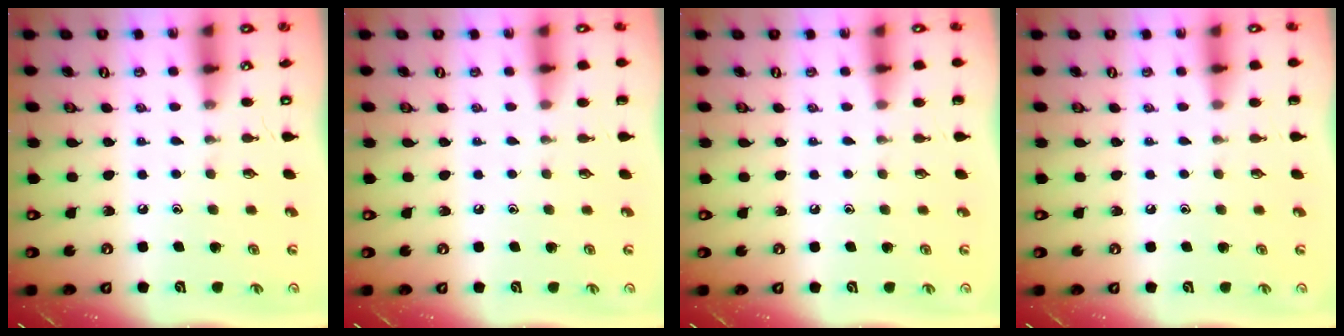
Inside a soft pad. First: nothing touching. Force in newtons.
{"total": 0.0}
{"total": 0.0}
{"total": 0.0}